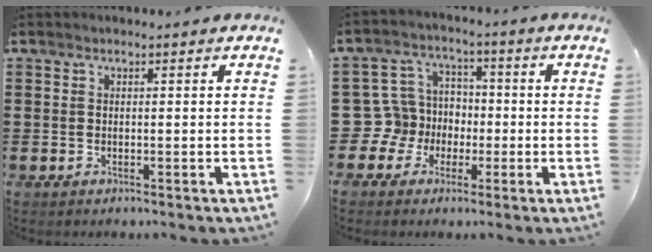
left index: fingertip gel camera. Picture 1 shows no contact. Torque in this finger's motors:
{"motor_torque": [-0.12, 0.22, -0.01, -0.04]}